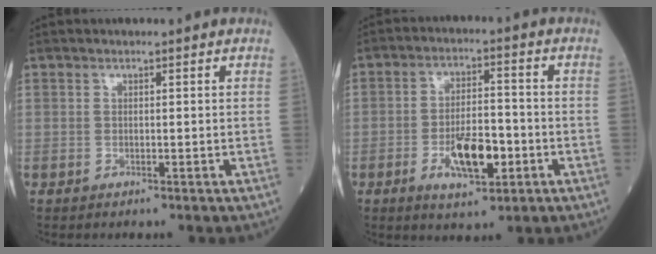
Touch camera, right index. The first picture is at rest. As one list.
[{"total": 8.6, "force": [-3.0, 2.9, 7.5], "torque": [-0.138, -0.001, -0.047]}]